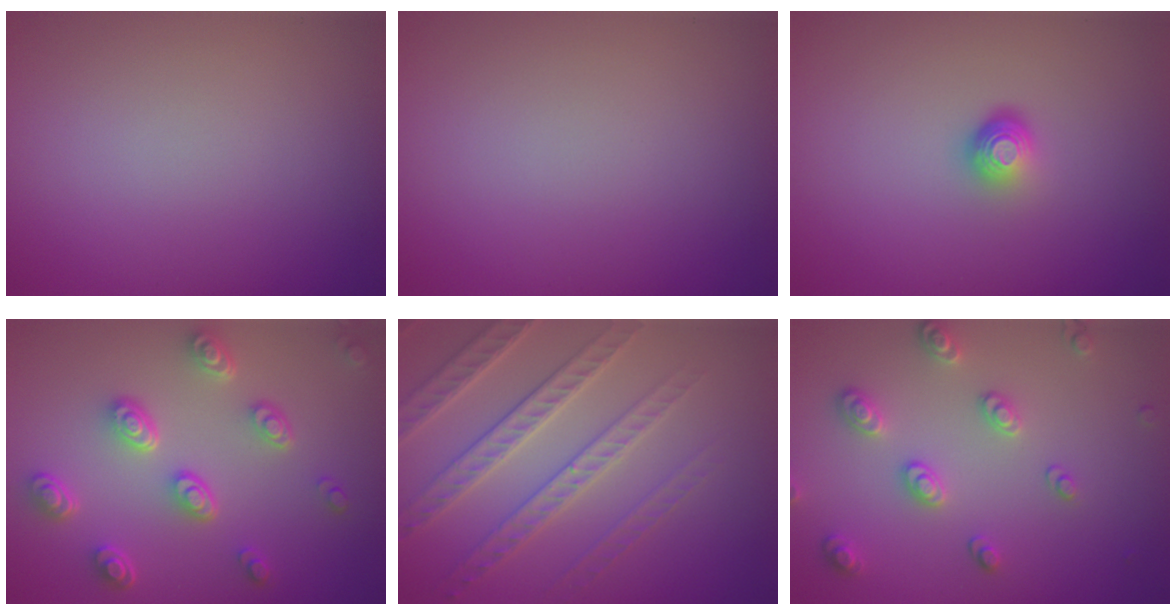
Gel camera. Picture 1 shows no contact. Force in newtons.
{"total": 0.0}
{"total": 1.9, "press": 1.3, "slide": 1.4}
{"total": 4.8, "press": 3.8, "slide": 2.9}
{"total": 5.1, "press": 4.4, "slide": 2.5}
{"total": 2.9, "press": 2.7, "slide": 1.0}